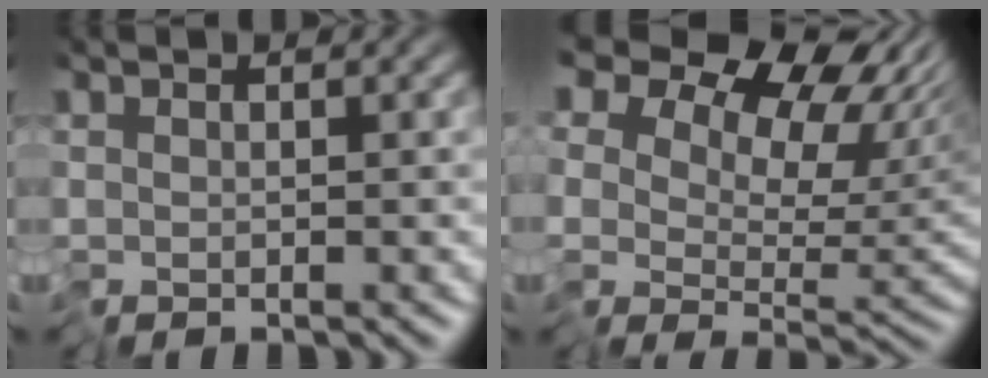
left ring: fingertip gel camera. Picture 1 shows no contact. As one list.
[{"total": 13.2, "force": [7.9, 7.4, 7.6], "torque": [-0.136, 0.032, 0.127]}]